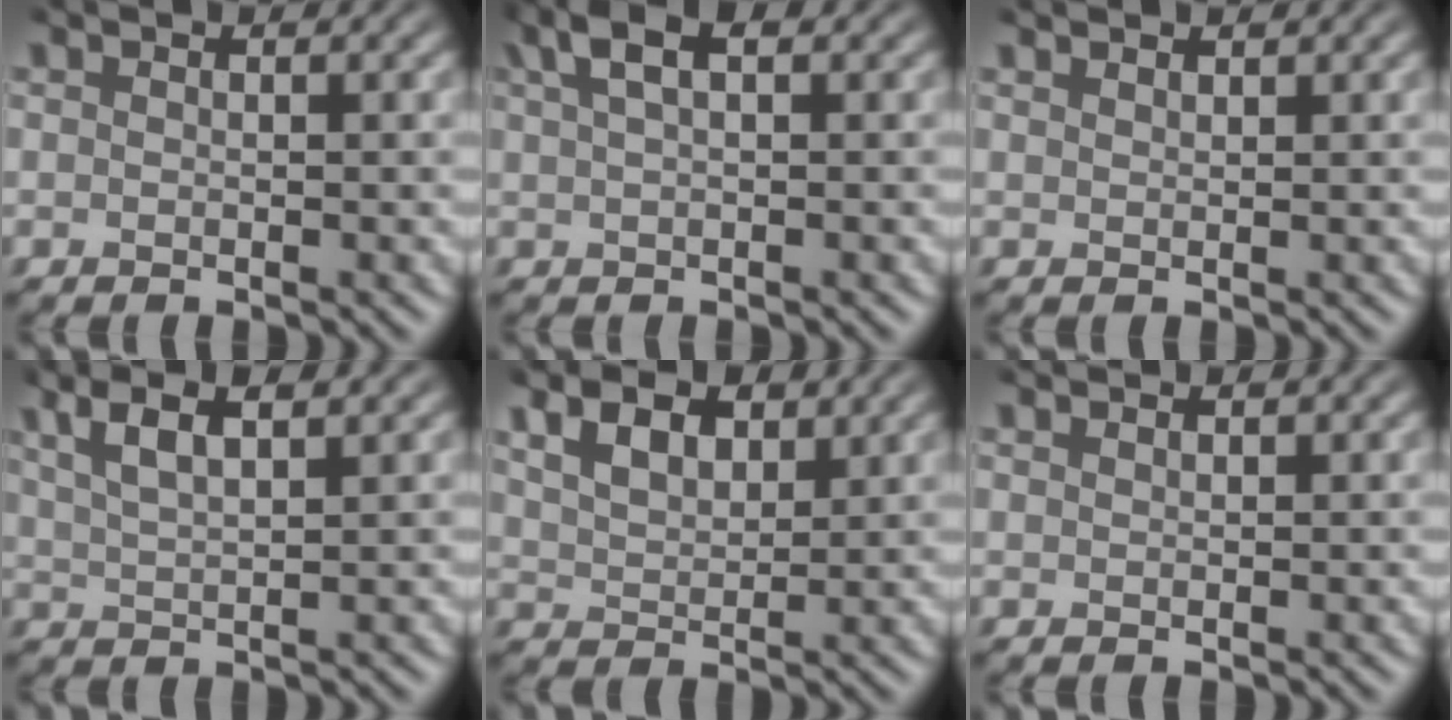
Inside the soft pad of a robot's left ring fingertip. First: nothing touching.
{"total": 4.0, "force": [2.0, 1.6, 3.0], "torque": [-0.060, 0.017, 0.034]}
{"total": 1.0, "force": [1.0, 0.1, 0.2], "torque": [-0.010, 0.003, 0.020]}
{"total": 4.0, "force": [2.3, 1.1, 3.1], "torque": [-0.066, 0.012, 0.047]}
{"total": 4.3, "force": [2.3, 2.2, 3.0], "torque": [-0.066, 0.009, 0.040]}
{"total": 0.6, "force": [0.6, 0.0, 0.1], "torque": [-0.006, 0.002, 0.012]}